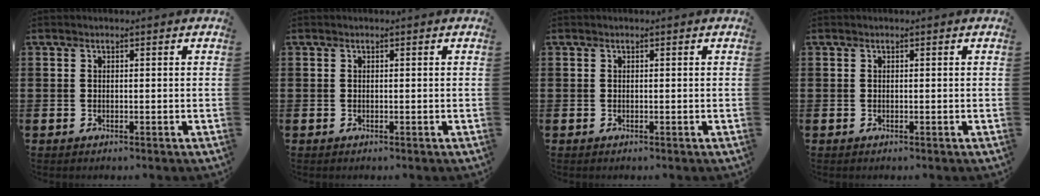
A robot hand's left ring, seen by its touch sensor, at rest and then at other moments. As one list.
[{"total": 0.0}, {"total": 0.0}, {"total": 0.0}]